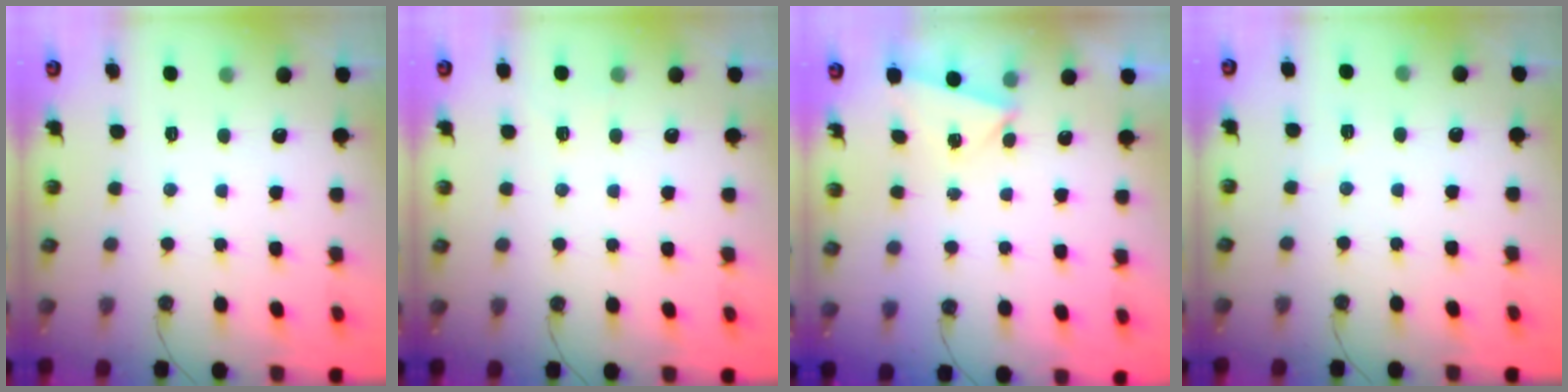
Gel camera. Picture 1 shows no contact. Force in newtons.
{"total": 3.0, "press": 2.4, "slide": 1.8}
{"total": 2.2, "press": 1.2, "slide": 1.8}
{"total": 2.9, "press": 1.5, "slide": 2.5}